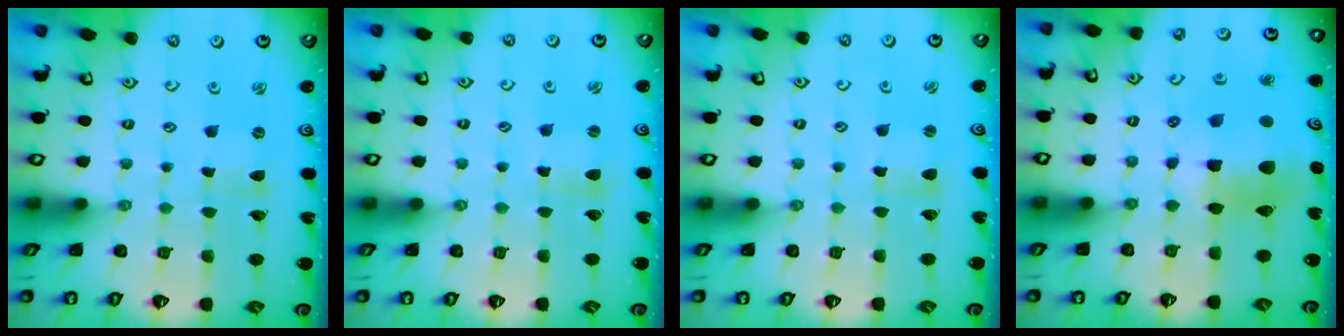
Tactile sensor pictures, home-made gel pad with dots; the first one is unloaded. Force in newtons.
{"total": 2.2, "press": 2.2, "slide": 0.3}
{"total": 1.7, "press": 1.7, "slide": 0.4}
{"total": 14.7, "press": 14.5, "slide": 1.9}